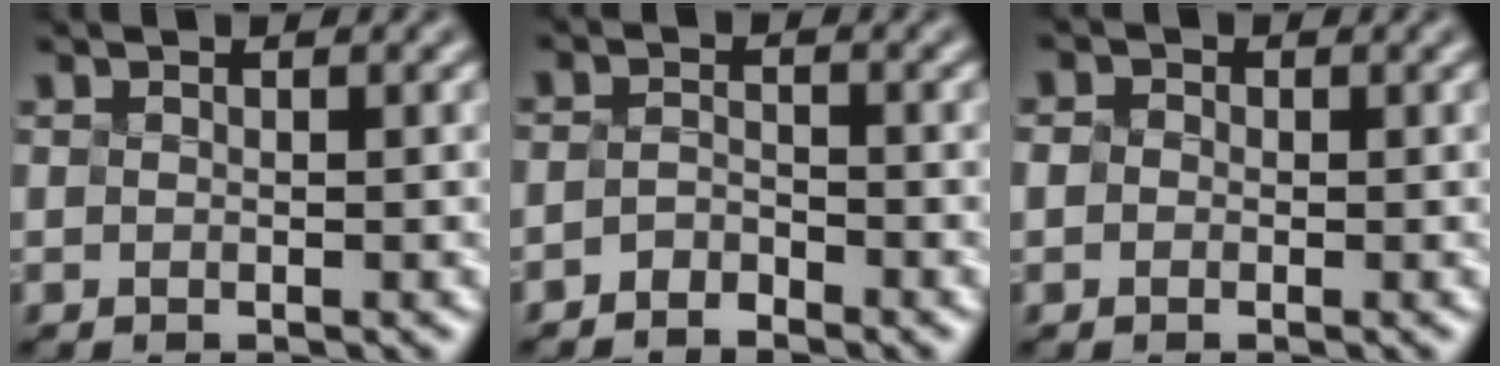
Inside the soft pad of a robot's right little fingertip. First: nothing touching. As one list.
[{"total": 3.1, "force": [-2.5, -1.1, -1.5], "torque": [0.005, -0.008, -0.018]}, {"total": 2.4, "force": [-1.5, -0.9, -1.7], "torque": [0.008, -0.012, 0.000]}]